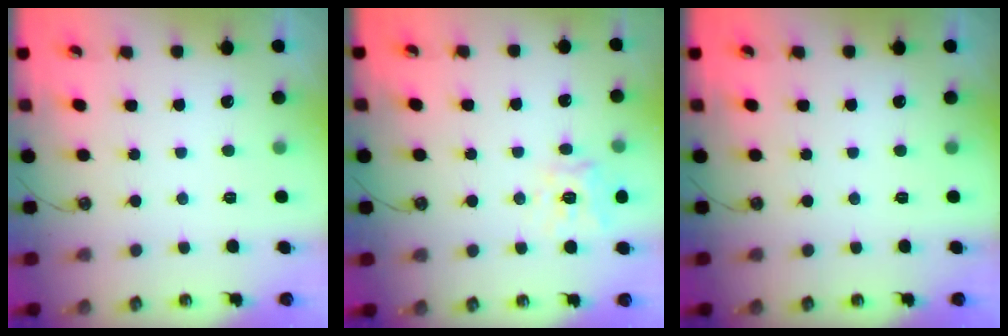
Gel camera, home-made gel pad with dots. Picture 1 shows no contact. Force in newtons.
{"total": 12.1, "press": 11.9, "slide": 1.6}
{"total": 0.0}